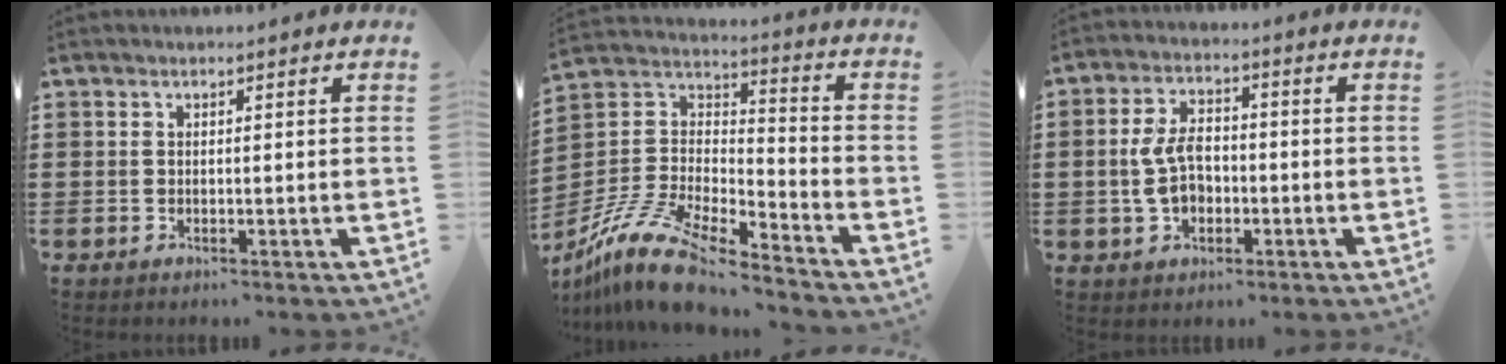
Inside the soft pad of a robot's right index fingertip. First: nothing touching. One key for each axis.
{"total": 14.1, "fx": -11.7, "fy": 3.7, "fz": 7.1, "tx": -0.153, "ty": 0.039, "tz": -0.228}
{"total": 6.6, "fx": -0.9, "fy": 4.0, "fz": 5.2, "tx": -0.126, "ty": -0.002, "tz": -0.022}